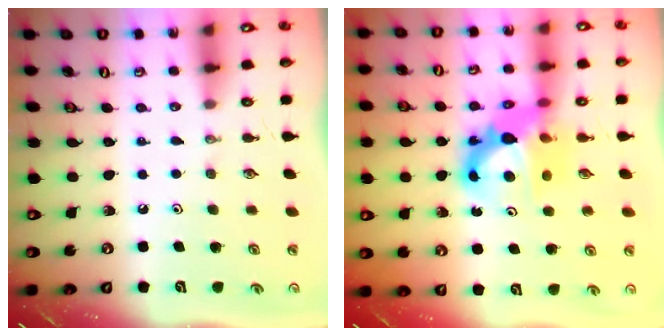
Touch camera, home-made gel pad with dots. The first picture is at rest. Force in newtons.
{"total": 11.9, "press": 11.8, "slide": 1.0}